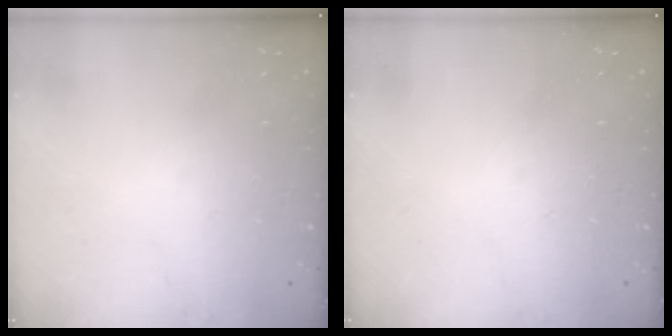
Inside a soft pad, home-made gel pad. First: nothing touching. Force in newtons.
{"total": 0.0}